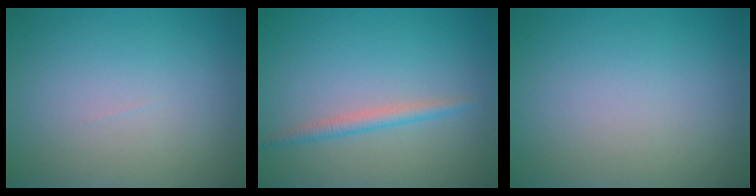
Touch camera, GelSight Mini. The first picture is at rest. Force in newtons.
{"total": 1.7, "press": 1.7, "slide": 0.0}
{"total": 0.0}